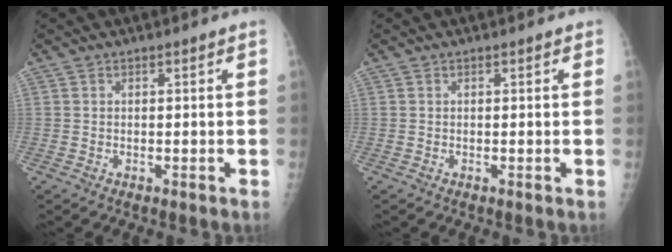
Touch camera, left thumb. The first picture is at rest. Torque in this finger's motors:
{"motor_torque": [2.17, 2.84, 0.85, -0.69, 0.01]}